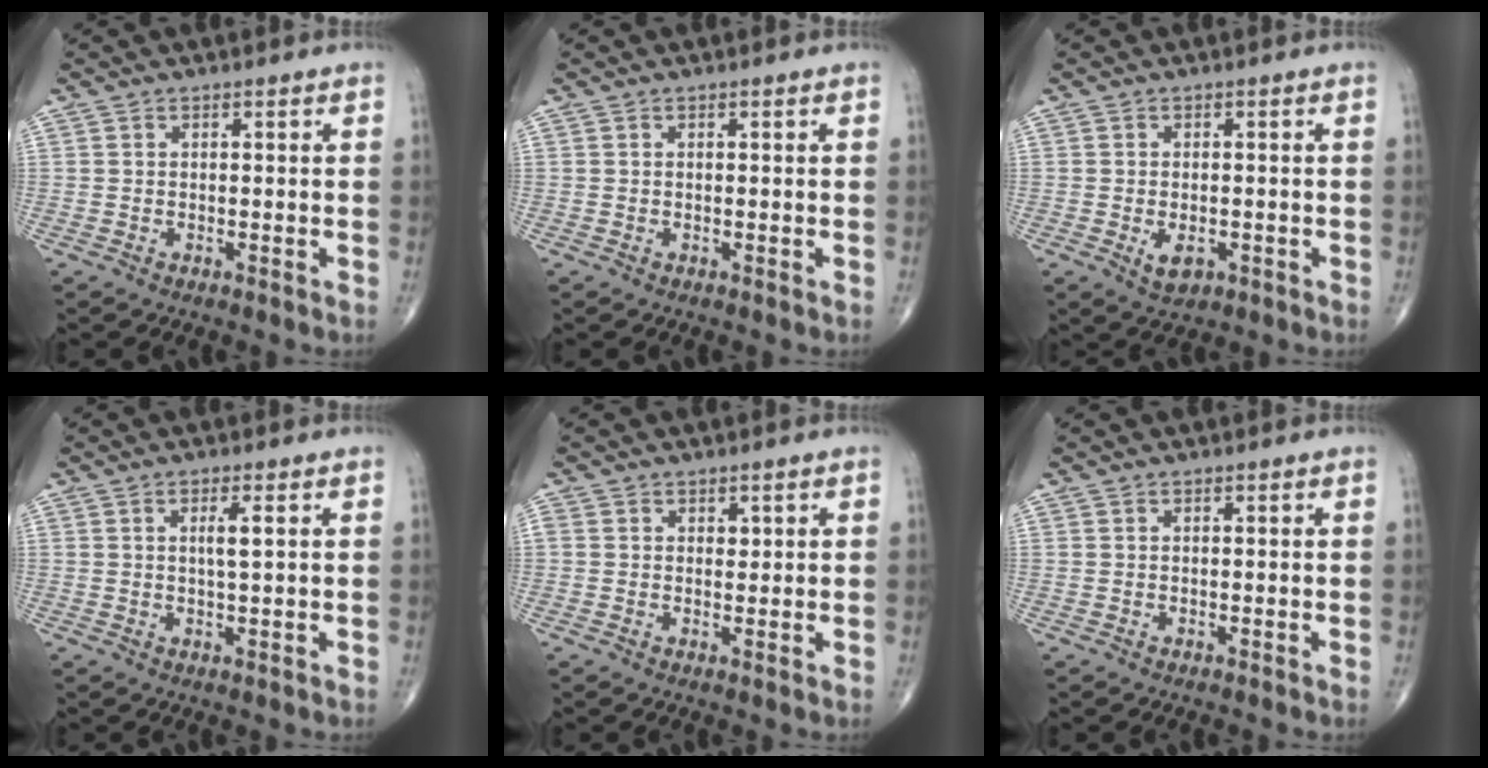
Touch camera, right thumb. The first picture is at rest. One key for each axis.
{"total": 0.0}
{"total": 3.5, "fx": -1.2, "fy": 2.0, "fz": 2.5, "tx": -0.034, "ty": -0.002, "tz": -0.011}
{"total": 2.8, "fx": 0.7, "fy": 0.3, "fz": 2.7, "tx": -0.053, "ty": -0.005, "tz": 0.011}
{"total": 1.7, "fx": 0.6, "fy": 1.3, "fz": 1.0, "tx": -0.004, "ty": -0.004, "tz": 0.009}
{"total": 0.0}